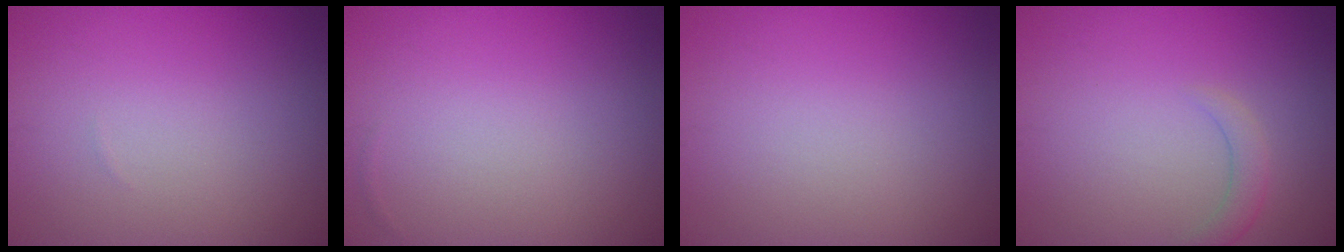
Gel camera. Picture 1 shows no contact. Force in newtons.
{"total": 0.0}
{"total": 0.0}
{"total": 1.5, "press": 1.5, "slide": 0.2}